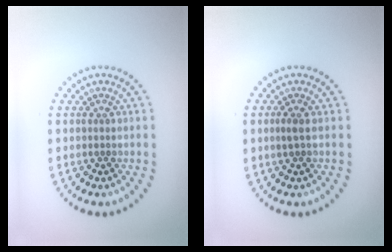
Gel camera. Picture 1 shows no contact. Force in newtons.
{"total": 0.9, "press": 0.7, "slide": 0.5}